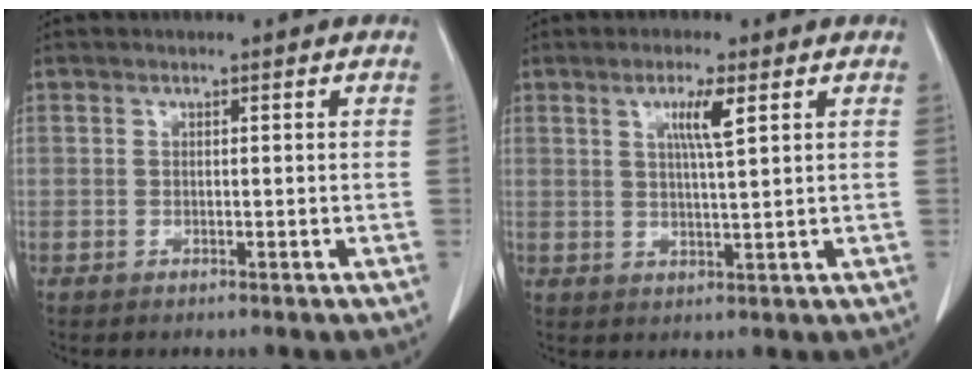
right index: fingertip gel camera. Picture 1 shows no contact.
{"total": 4.4, "force": [1.9, -0.3, 4.0], "torque": [-0.071, -0.003, 0.034]}